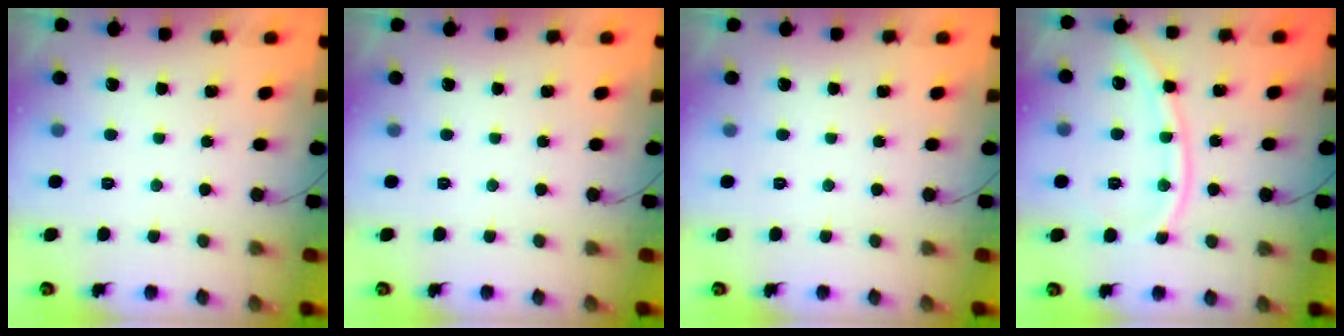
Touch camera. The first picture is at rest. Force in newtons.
{"total": 0.0}
{"total": 0.0}
{"total": 11.8, "press": 11.7, "slide": 1.5}